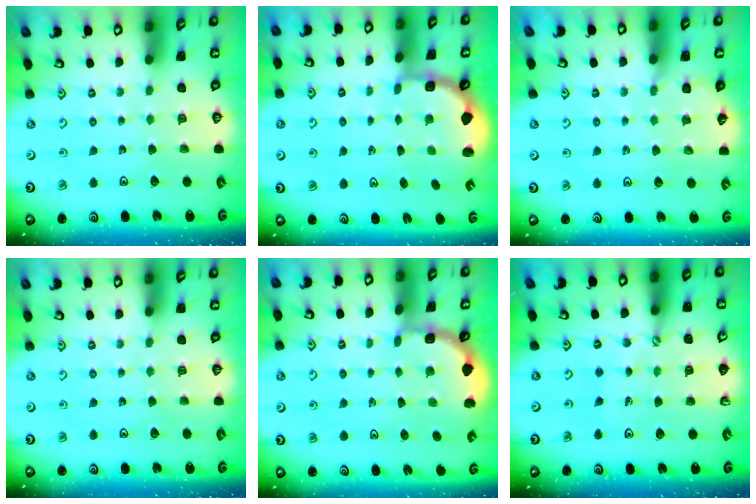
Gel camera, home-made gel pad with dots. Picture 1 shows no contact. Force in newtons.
{"total": 2.6, "press": 1.9, "slide": 1.8}
{"total": 5.3, "press": 5.2, "slide": 0.7}
{"total": 0.0}
{"total": 1.9, "press": 1.9, "slide": 0.1}
{"total": 2.2, "press": 1.4, "slide": 1.6}